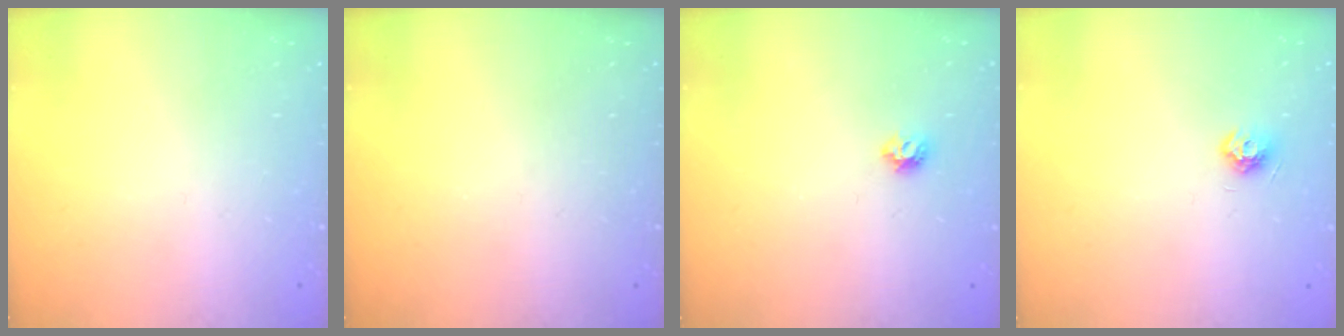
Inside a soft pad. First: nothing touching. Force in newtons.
{"total": 0.0}
{"total": 4.9, "press": 4.8, "slide": 0.9}
{"total": 7.6, "press": 7.5, "slide": 1.1}